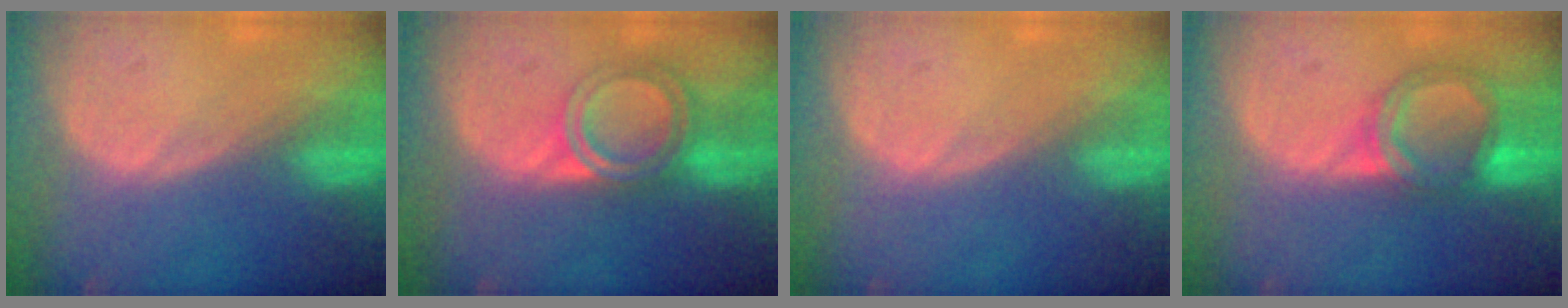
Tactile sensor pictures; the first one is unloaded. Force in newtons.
{"total": 6.4, "press": 5.4, "slide": 3.5}
{"total": 0.0}
{"total": 5.9, "press": 5.9, "slide": 0.8}